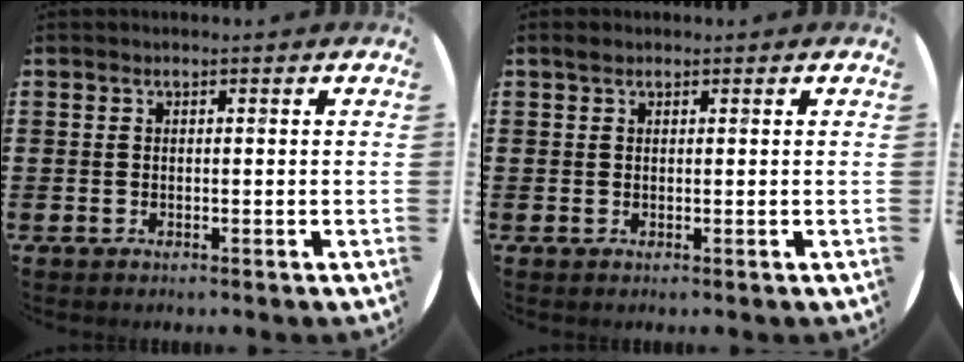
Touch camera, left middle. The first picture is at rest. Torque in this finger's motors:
{"motor_torque": [0.41, -0.15, 0.00, 0.00]}